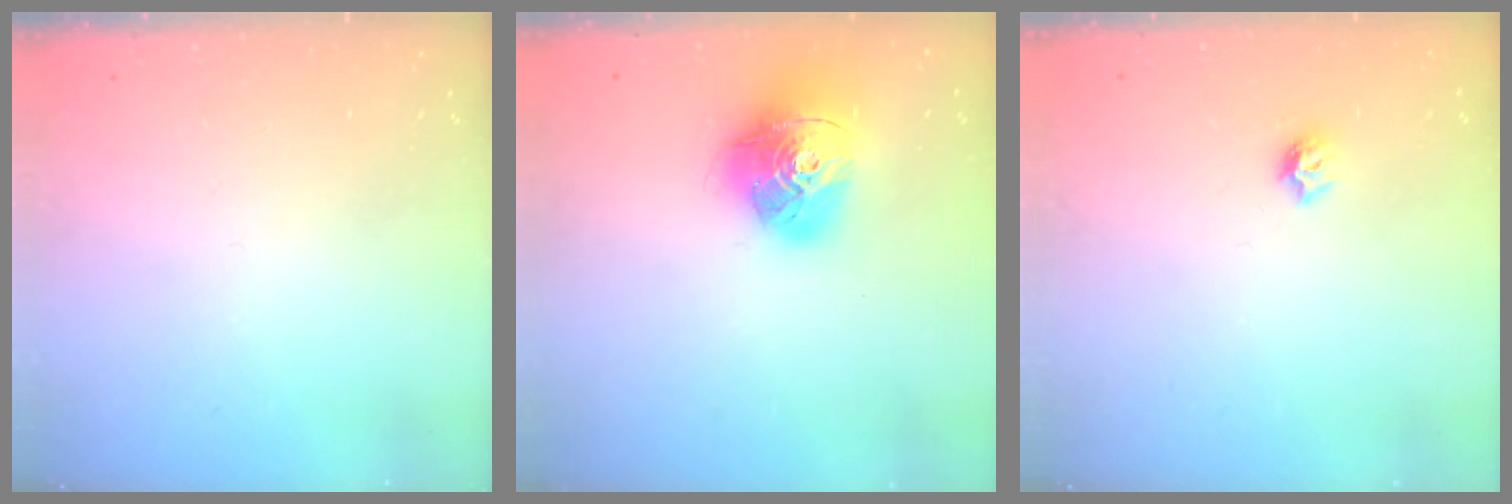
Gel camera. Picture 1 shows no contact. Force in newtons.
{"total": 17.1, "press": 17.0, "slide": 2.2}
{"total": 5.7, "press": 5.6, "slide": 0.8}